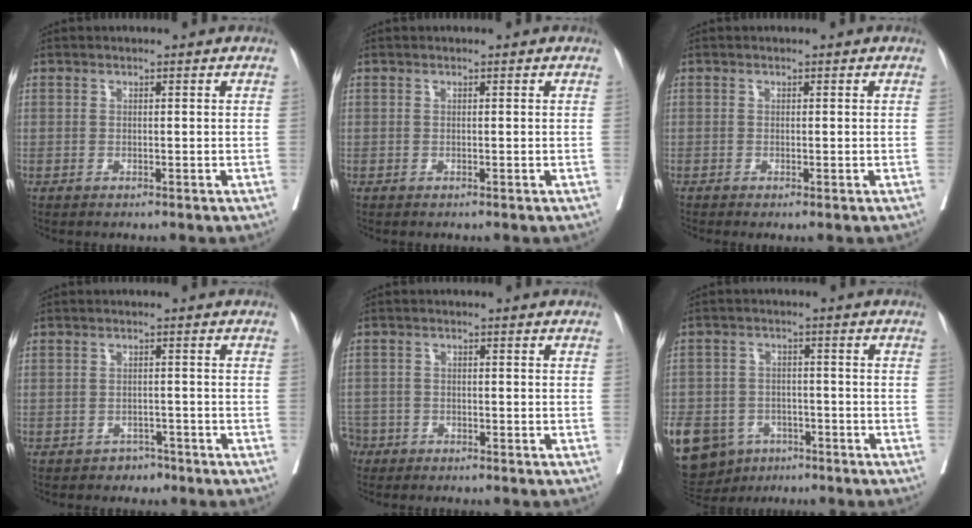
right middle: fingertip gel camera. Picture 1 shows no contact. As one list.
[{"total": 0.0}, {"total": 0.6, "force": [-0.3, 0.0, 0.5], "torque": [-0.011, -0.004, -0.004]}, {"total": 2.1, "force": [-1.6, 1.3, 0.1], "torque": [-0.004, 0.006, -0.024]}, {"total": 4.7, "force": [-3.7, 2.9, 0.2], "torque": [-0.007, 0.003, -0.074]}, {"total": 18.1, "force": [-9.2, 13.7, 7.4], "torque": [-0.208, 0.001, -0.130]}]